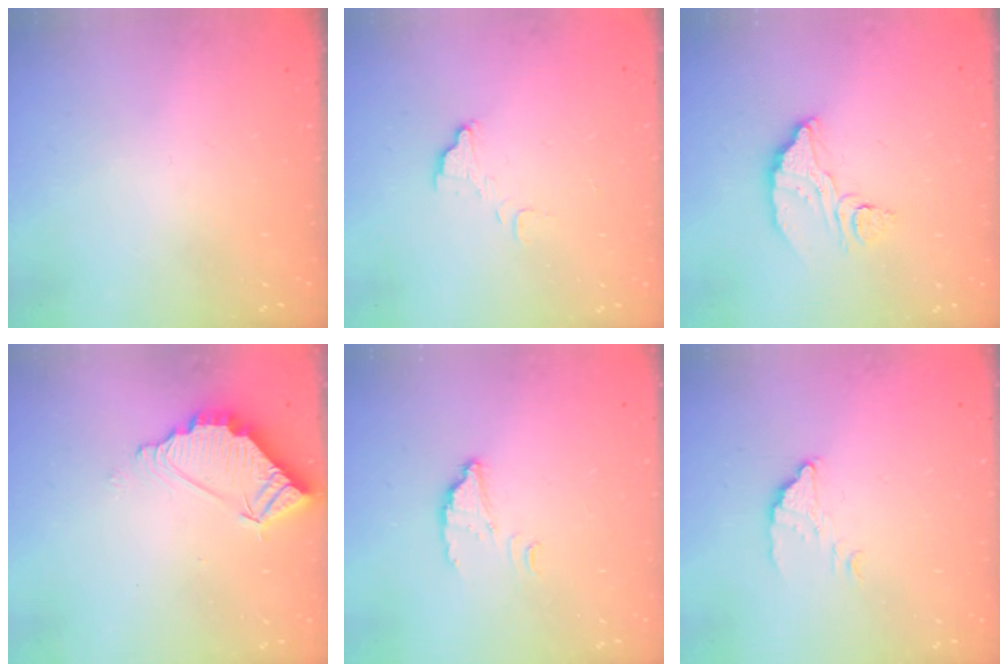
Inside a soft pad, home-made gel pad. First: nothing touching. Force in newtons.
{"total": 5.2, "press": 5.2, "slide": 0.3}
{"total": 9.0, "press": 9.0, "slide": 0.7}
{"total": 6.2, "press": 6.2, "slide": 0.3}
{"total": 2.5, "press": 2.5, "slide": 0.2}
{"total": 2.2, "press": 2.2, "slide": 0.0}